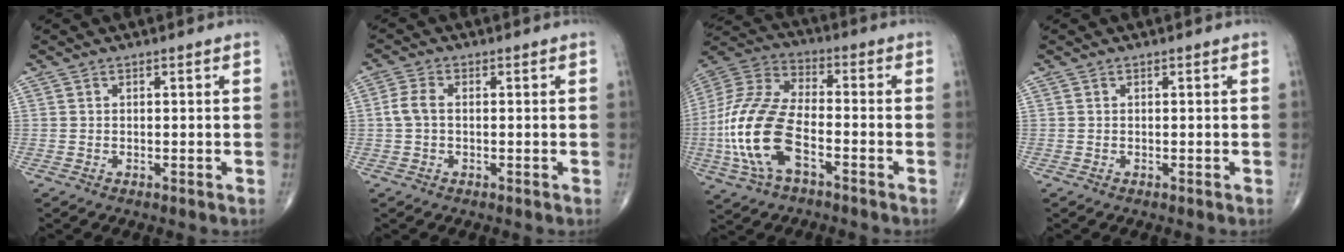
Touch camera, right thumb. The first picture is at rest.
{"total": 3.3, "force": [0.0, 2.0, 2.6], "torque": [-0.062, 0.008, -0.006]}
{"total": 18.0, "force": [-5.3, 8.7, 14.8], "torque": [-0.325, 0.027, -0.101]}
{"total": 0.0}